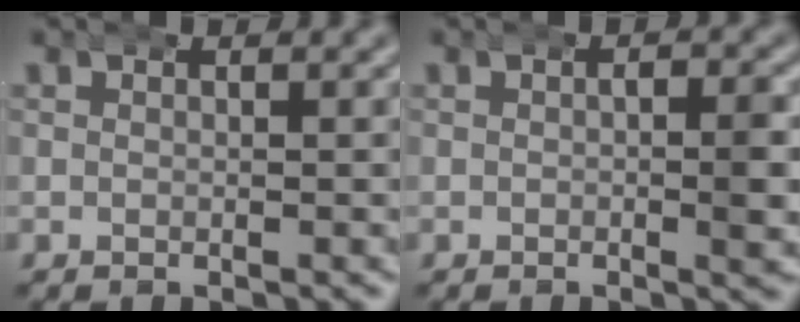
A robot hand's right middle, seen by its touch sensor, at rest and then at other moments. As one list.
[{"total": 2.3, "force": [0.1, 0.7, 2.2], "torque": [-0.024, 0.008, -0.006]}]